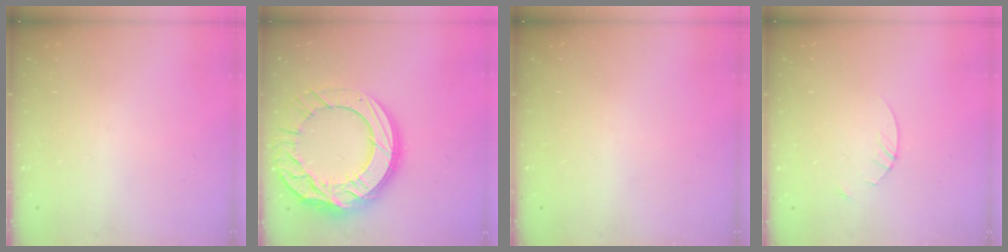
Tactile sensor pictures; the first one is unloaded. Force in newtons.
{"total": 24.9, "press": 24.8, "slide": 2.4}
{"total": 0.0}
{"total": 1.4, "press": 1.4, "slide": 0.2}